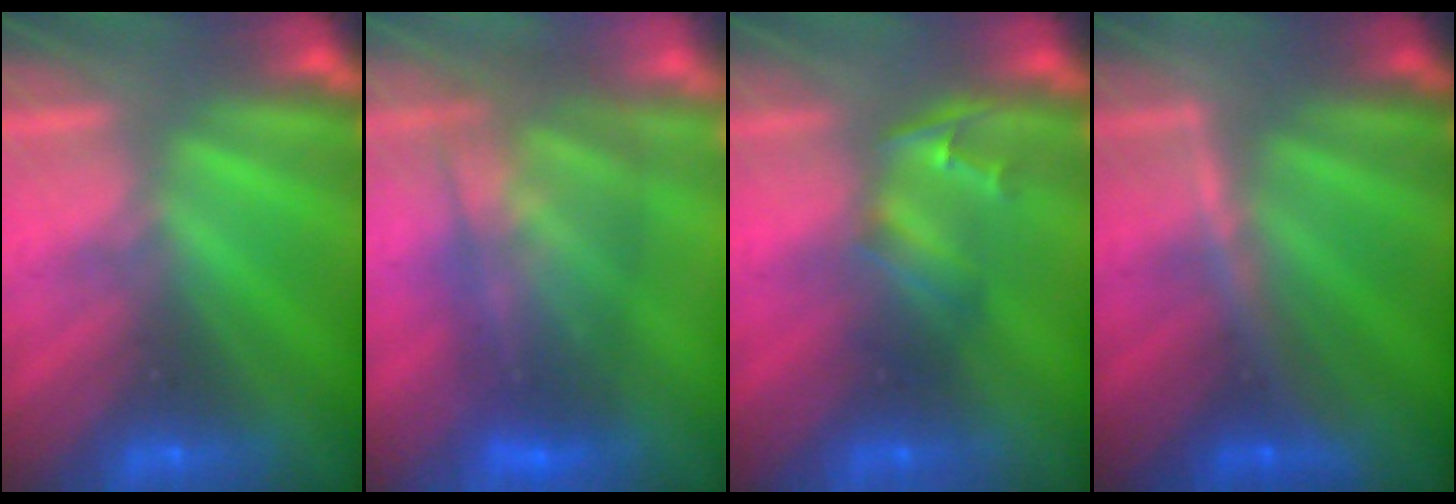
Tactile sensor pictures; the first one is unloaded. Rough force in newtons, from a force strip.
{"total": 5.8}
{"total": 2.4}
{"total": 3.4}